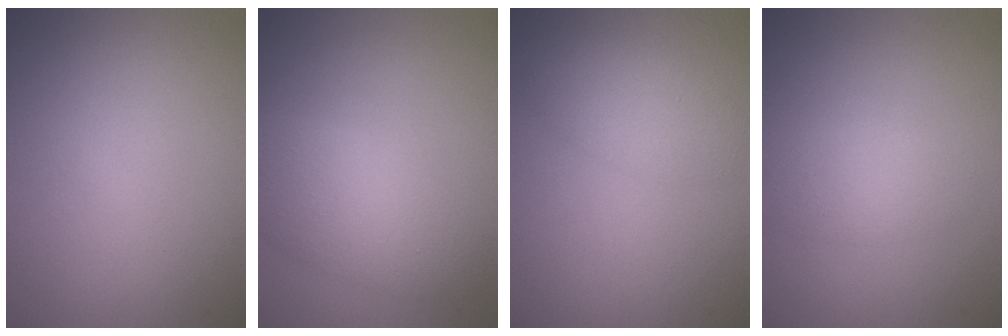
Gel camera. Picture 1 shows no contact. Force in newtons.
{"total": 3.7, "press": 3.7, "slide": 0.3}
{"total": 2.8, "press": 2.8, "slide": 0.2}
{"total": 2.4, "press": 2.4, "slide": 0.0}